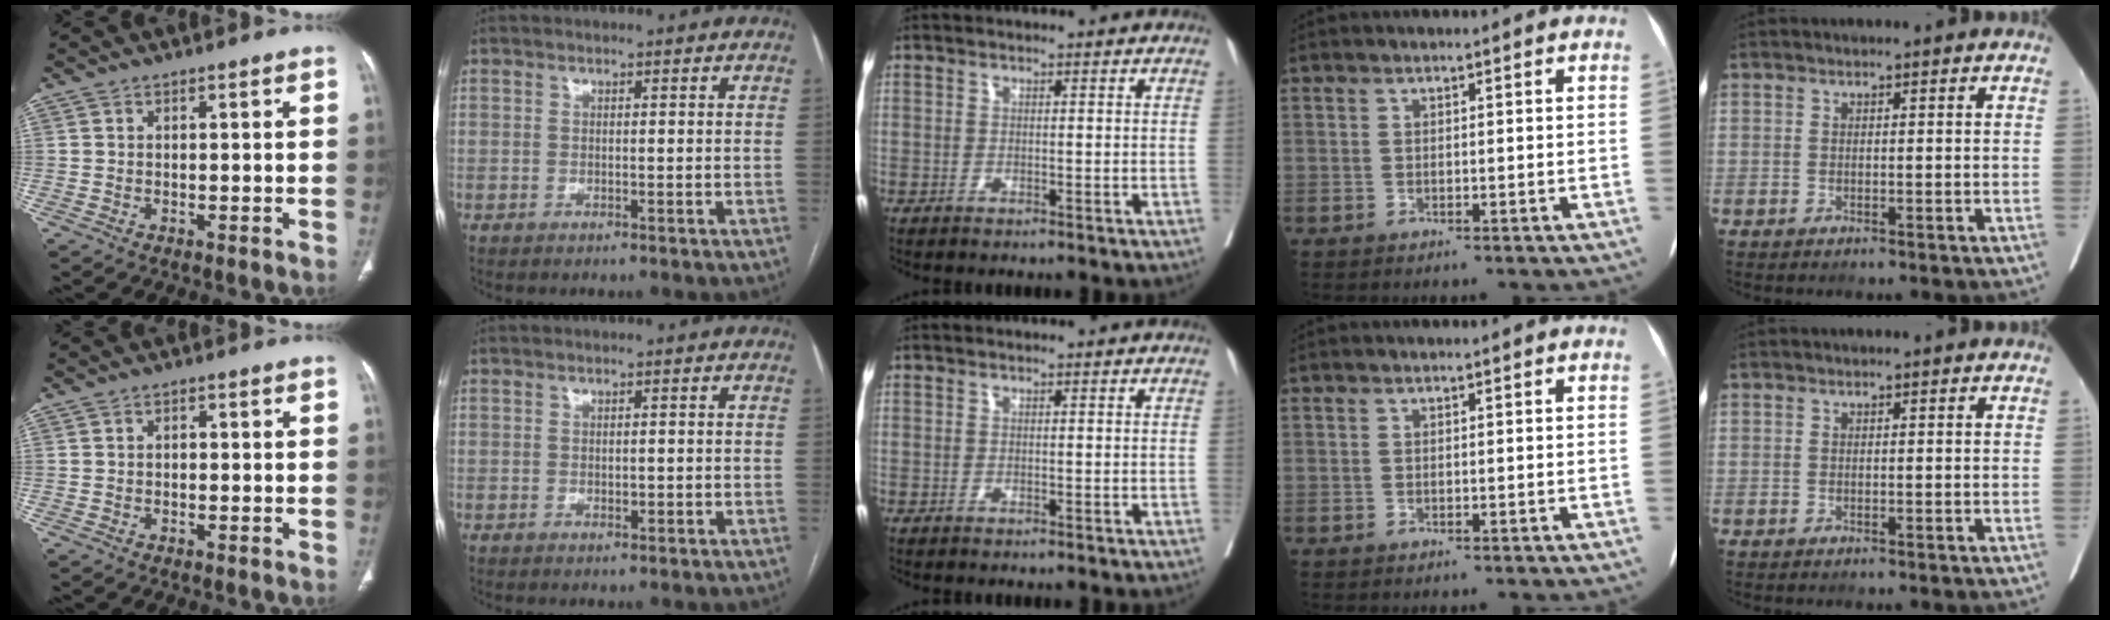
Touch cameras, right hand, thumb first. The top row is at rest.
{"thumb": {"total": 0.9, "force": [0.0, 0.7, 0.6], "torque": [-0.005, 0.007, -0.003]}, "index": {"total": 1.3, "force": [-0.2, 0.6, 1.1], "torque": [-0.018, -0.002, 0.000]}}